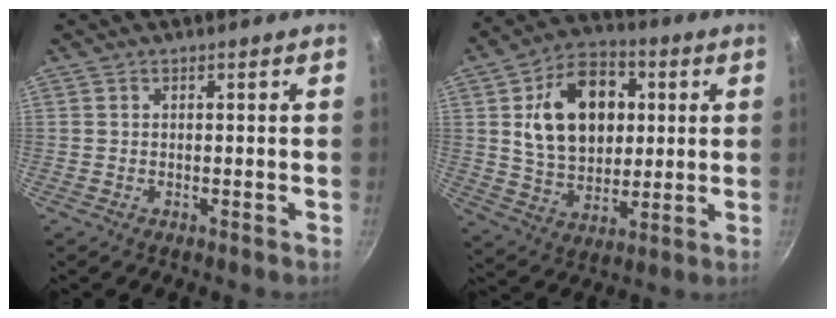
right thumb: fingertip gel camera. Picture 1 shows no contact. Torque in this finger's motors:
{"motor_torque": [-0.84, 1.47, 0.77, 0.46, 0.14]}